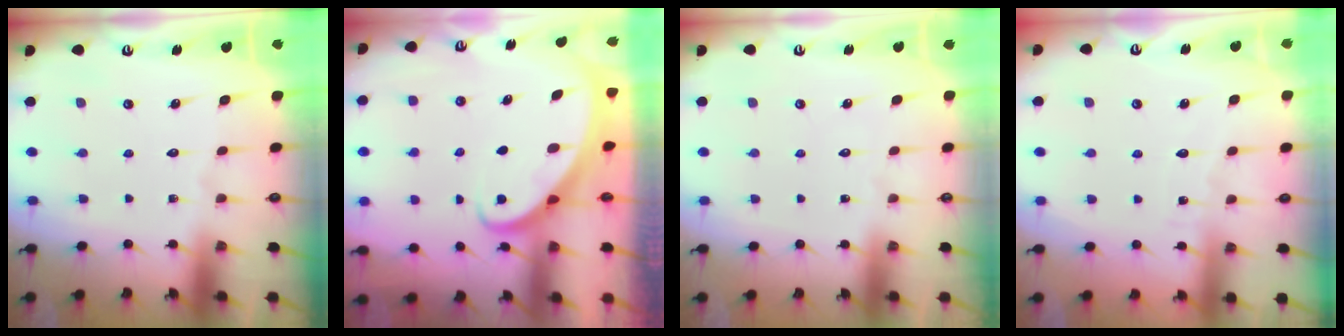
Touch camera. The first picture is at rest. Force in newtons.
{"total": 2.8, "press": 2.7, "slide": 0.3}
{"total": 0.0}
{"total": 3.3, "press": 3.3, "slide": 0.4}